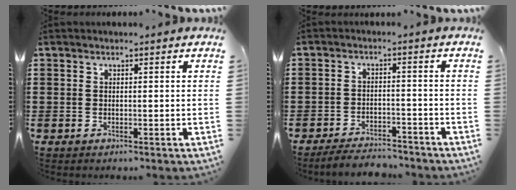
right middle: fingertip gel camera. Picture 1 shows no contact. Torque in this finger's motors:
{"motor_torque": [0.86, -0.26, -0.03, 0.01]}